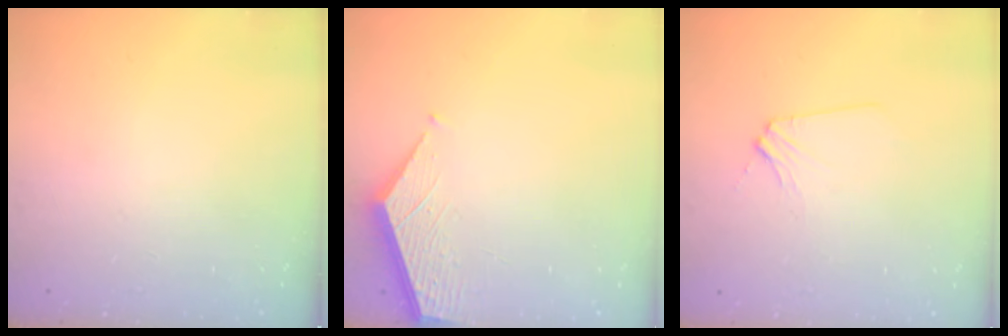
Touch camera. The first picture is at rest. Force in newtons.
{"total": 3.3, "press": 3.3, "slide": 0.4}
{"total": 2.8, "press": 2.8, "slide": 0.6}